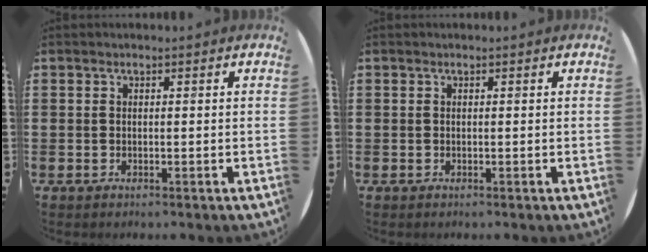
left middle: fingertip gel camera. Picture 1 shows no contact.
{"total": 0.0}